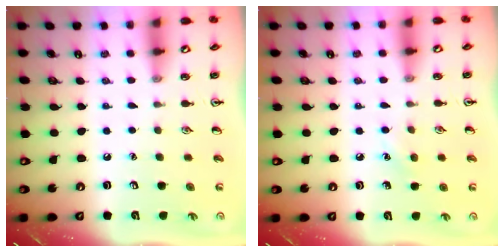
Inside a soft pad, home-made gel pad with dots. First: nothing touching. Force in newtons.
{"total": 5.1, "press": 4.8, "slide": 1.5}